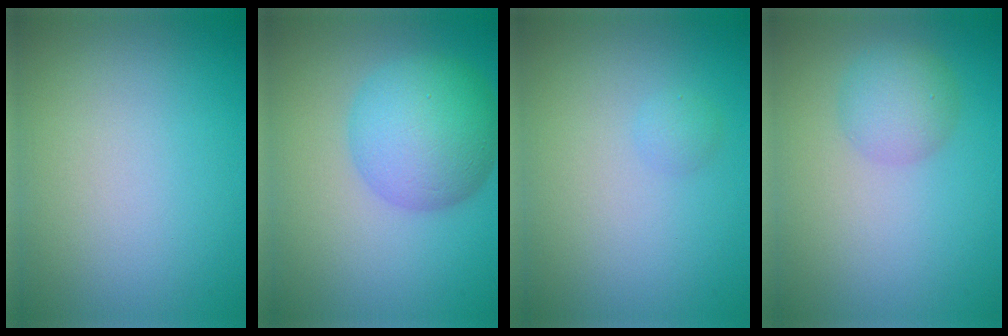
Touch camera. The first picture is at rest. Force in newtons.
{"total": 7.1, "press": 7.1, "slide": 0.2}
{"total": 0.8, "press": 0.8, "slide": 0.1}
{"total": 2.8, "press": 2.8, "slide": 0.0}